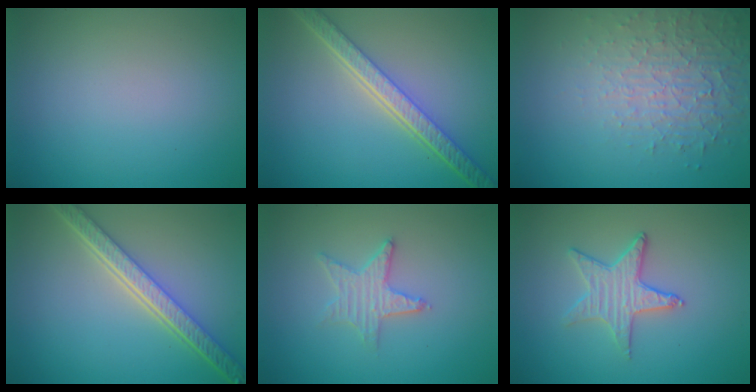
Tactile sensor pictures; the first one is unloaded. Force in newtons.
{"total": 5.6, "press": 4.2, "slide": 3.7}
{"total": 4.9, "press": 3.2, "slide": 3.6}
{"total": 5.8, "press": 4.4, "slide": 3.7}
{"total": 2.7, "press": 2.6, "slide": 0.5}
{"total": 2.8, "press": 2.7, "slide": 0.7}